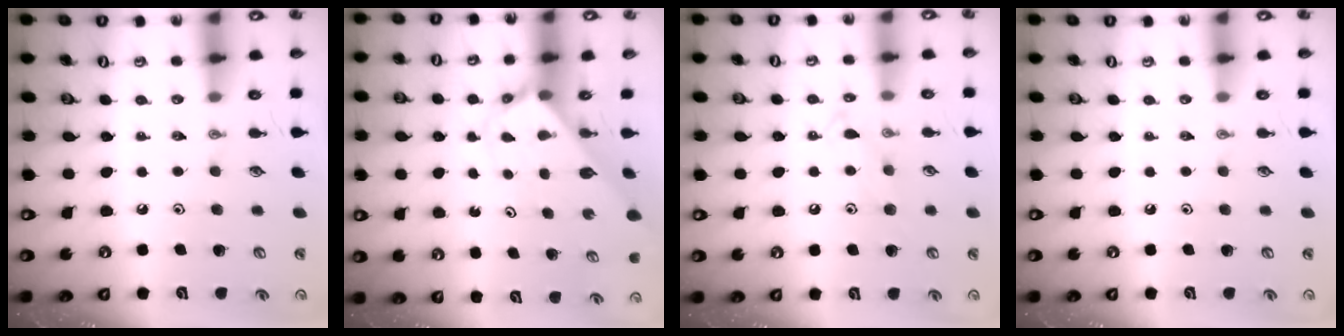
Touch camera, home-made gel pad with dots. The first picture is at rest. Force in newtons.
{"total": 2.8, "press": 2.8, "slide": 0.2}
{"total": 9.2, "press": 9.2, "slide": 0.7}
{"total": 0.0}